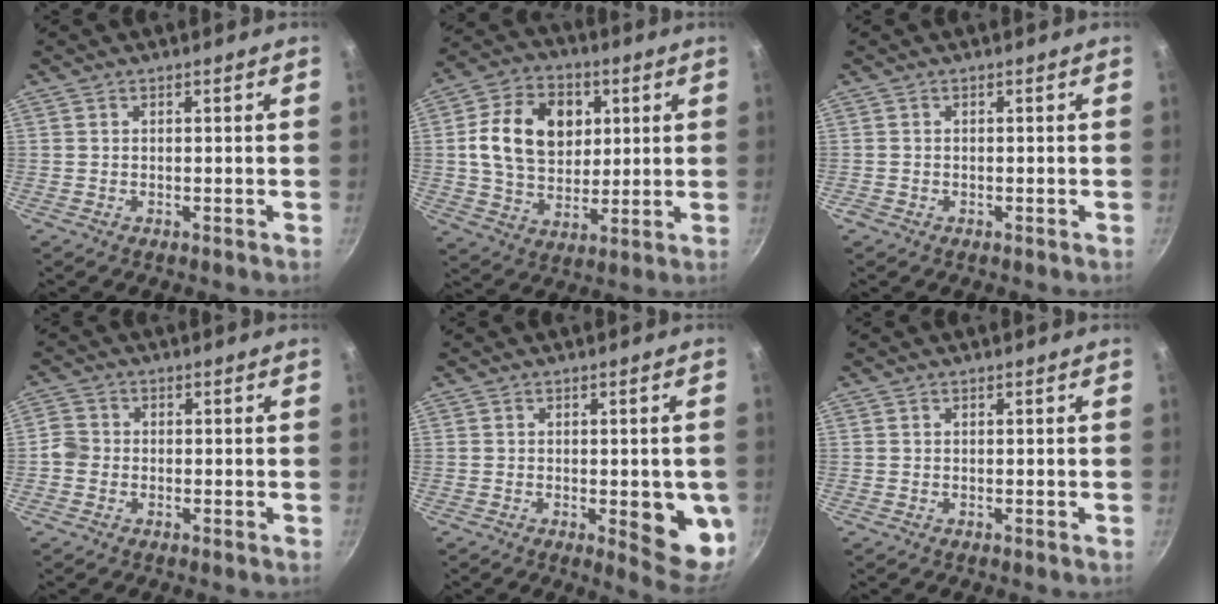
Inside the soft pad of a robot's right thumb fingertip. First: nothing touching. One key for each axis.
{"total": 16.3, "fx": 3.4, "fy": 12.2, "fz": 10.3, "tx": -0.151, "ty": 0.003, "tz": 0.053}
{"total": 0.6, "fx": -0.4, "fy": 0.5, "fz": 0.1, "tx": -0.003, "ty": 0.003, "tz": -0.007}
{"total": 3.2, "fx": -0.9, "fy": 2.9, "fz": 1.2, "tx": -0.013, "ty": 0.014, "tz": -0.026}
{"total": 9.7, "fx": -1.5, "fy": 3.7, "fz": 8.9, "tx": -0.078, "ty": -0.013, "tz": -0.015}
{"total": 0.0}